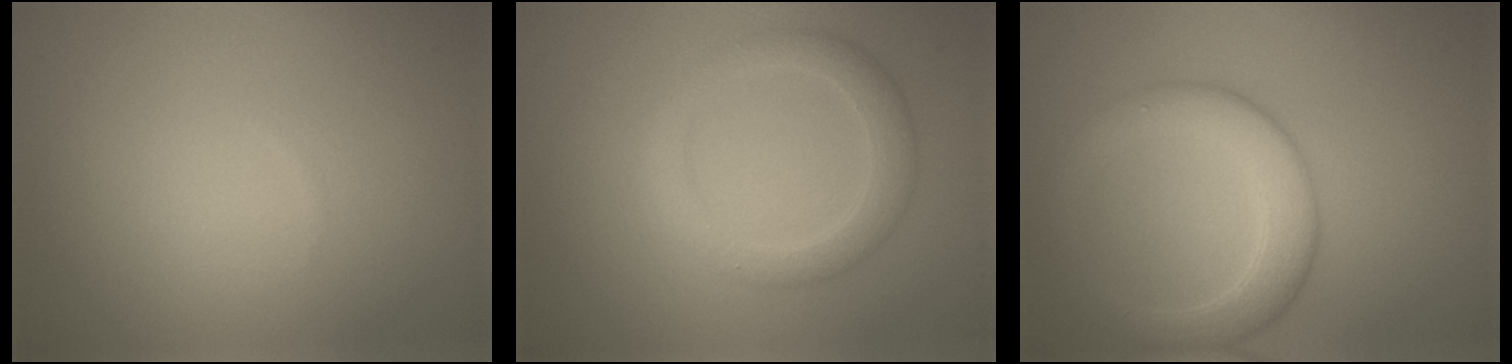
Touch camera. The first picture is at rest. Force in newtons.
{"total": 2.9, "press": 2.9, "slide": 0.2}
{"total": 5.1, "press": 5.1, "slide": 0.4}